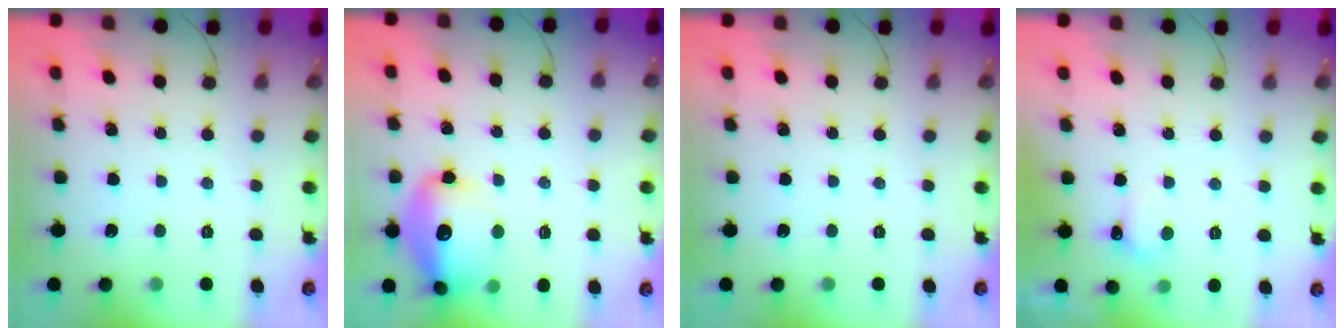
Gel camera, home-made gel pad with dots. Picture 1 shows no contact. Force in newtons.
{"total": 15.0, "press": 14.9, "slide": 1.6}
{"total": 0.0}
{"total": 4.7, "press": 4.5, "slide": 1.2}